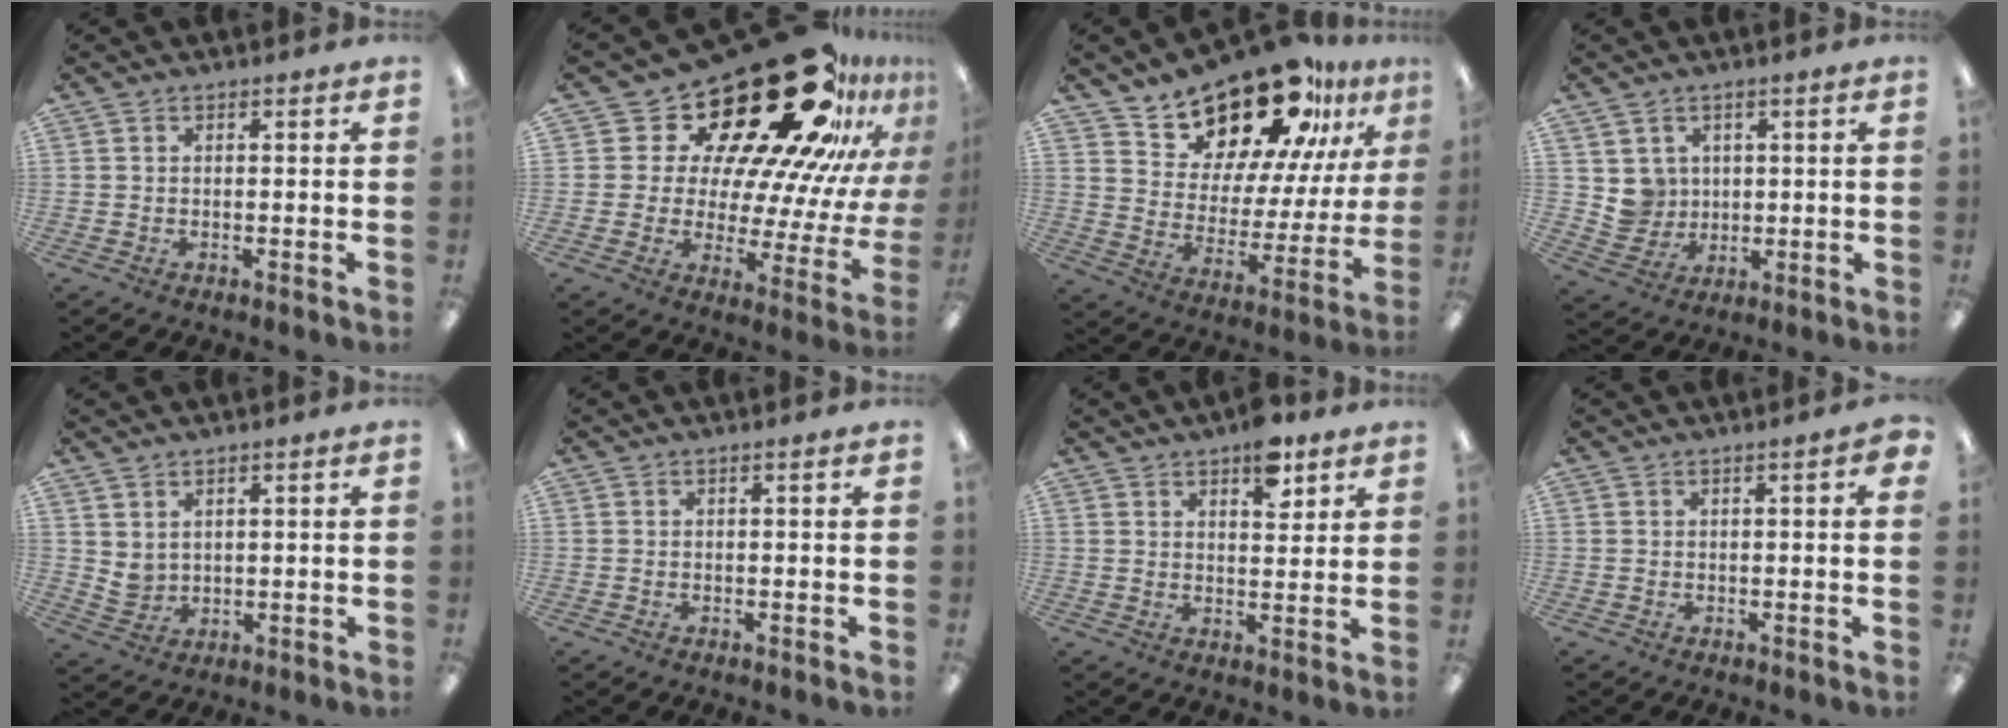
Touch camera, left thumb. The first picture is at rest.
{"total": 31.6, "force": [21.5, 13.2, 19.1], "torque": [-0.278, -0.160, 0.384]}
{"total": 21.3, "force": [17.5, 8.6, 8.5], "torque": [-0.142, -0.130, 0.307]}
{"total": 6.3, "force": [2.6, 5.7, -0.1], "torque": [-0.003, -0.012, 0.052]}
{"total": 4.0, "force": [2.8, 2.7, 0.4], "torque": [-0.011, -0.015, 0.052]}
{"total": 0.0}
{"total": 8.7, "force": [5.4, 4.4, 5.3], "torque": [-0.050, -0.030, 0.087]}
{"total": 1.2, "force": [0.5, 0.2, 1.1], "torque": [-0.016, -0.002, 0.006]}